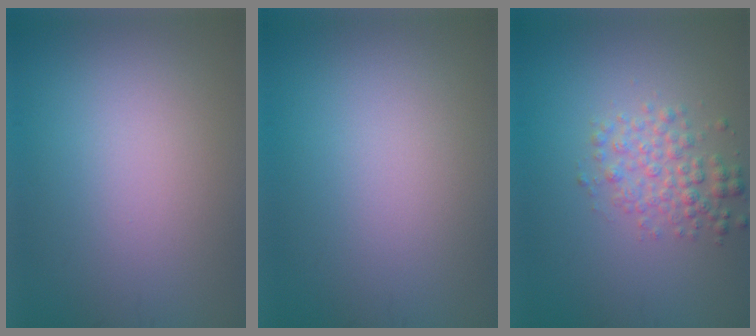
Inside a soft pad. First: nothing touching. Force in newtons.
{"total": 0.0}
{"total": 2.9, "press": 2.9, "slide": 0.1}